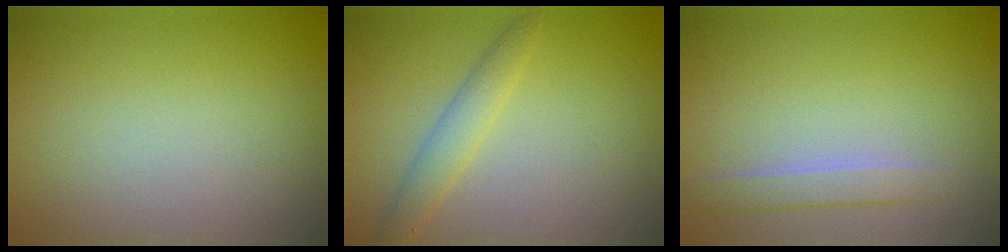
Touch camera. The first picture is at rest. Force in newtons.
{"total": 2.2, "press": 2.2, "slide": 0.1}
{"total": 1.7, "press": 1.7, "slide": 0.0}